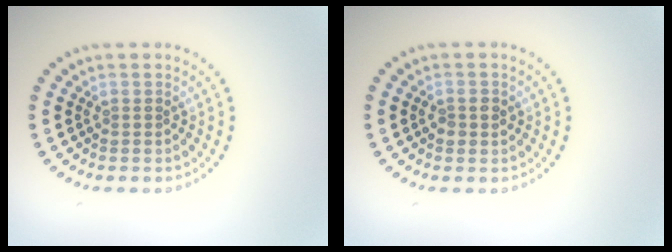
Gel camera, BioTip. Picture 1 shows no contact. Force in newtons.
{"total": 1.4, "press": 1.4, "slide": 0.2}